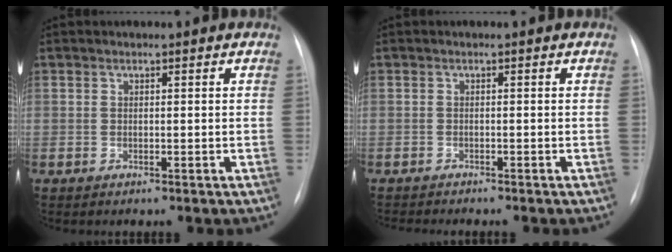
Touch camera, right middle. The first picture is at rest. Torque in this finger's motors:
{"motor_torque": [0.66, -0.73, 0.06, 0.01]}